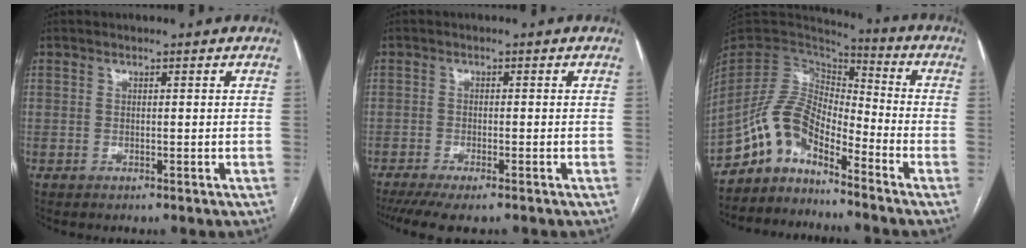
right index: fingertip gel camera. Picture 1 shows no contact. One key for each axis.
{"total": 7.5, "fx": -6.0, "fy": 1.3, "fz": 4.3, "tx": -0.062, "ty": -0.014, "tz": -0.095}
{"total": 9.6, "fx": -7.6, "fy": 3.3, "fz": 4.9, "tx": -0.097, "ty": 0.037, "tz": -0.146}